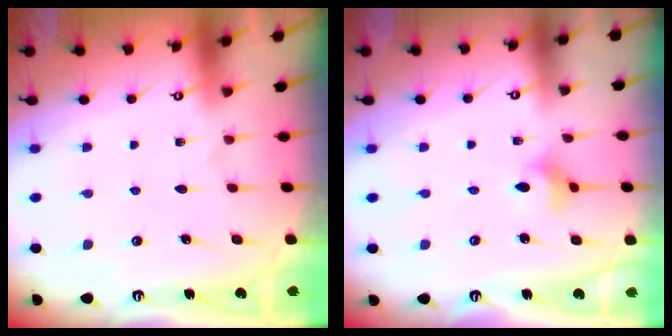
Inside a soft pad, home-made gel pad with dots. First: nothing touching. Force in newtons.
{"total": 3.8, "press": 3.8, "slide": 0.5}